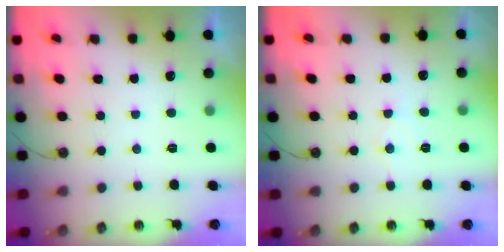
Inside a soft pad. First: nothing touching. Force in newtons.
{"total": 6.6, "press": 6.6, "slide": 0.5}